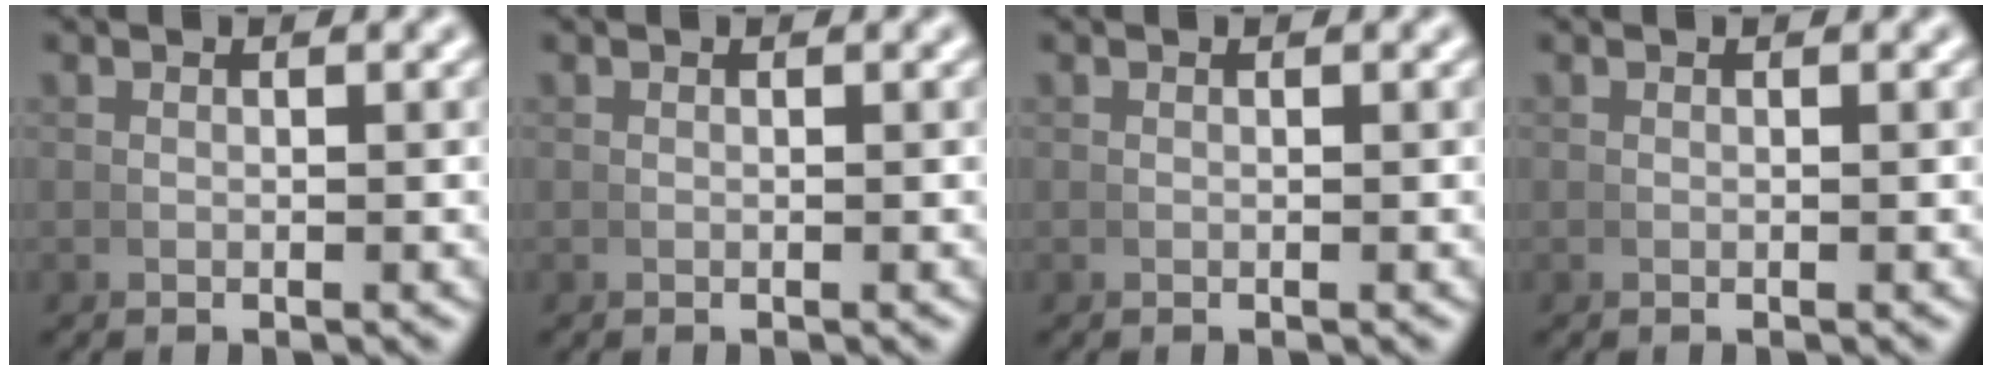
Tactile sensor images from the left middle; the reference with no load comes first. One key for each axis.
{"total": 0.0}
{"total": 0.0}
{"total": 0.0}